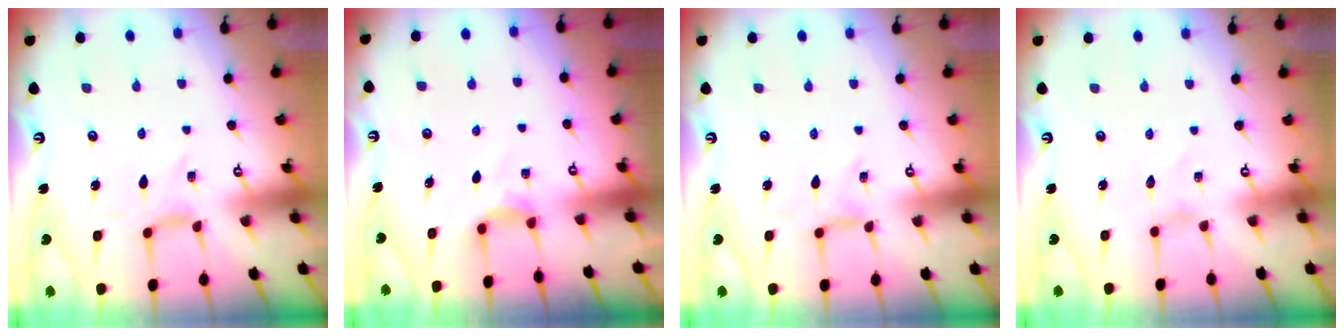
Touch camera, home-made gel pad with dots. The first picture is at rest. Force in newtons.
{"total": 2.8, "press": 2.8, "slide": 0.5}
{"total": 1.1, "press": 1.0, "slide": 0.3}
{"total": 0.0}